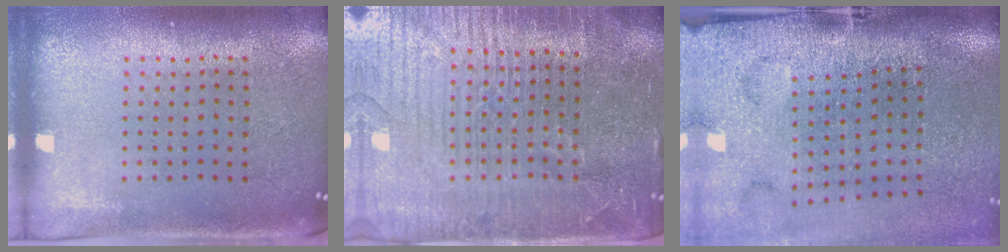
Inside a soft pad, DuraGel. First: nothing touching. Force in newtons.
{"total": 4.9, "press": 4.4, "slide": 2.0}
{"total": 4.5, "press": 3.5, "slide": 2.9}